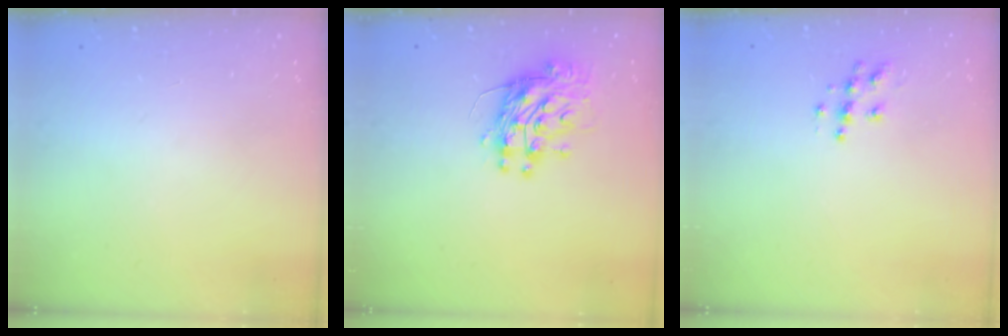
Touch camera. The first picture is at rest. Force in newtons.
{"total": 12.9, "press": 12.9, "slide": 1.1}
{"total": 7.6, "press": 7.6, "slide": 0.4}